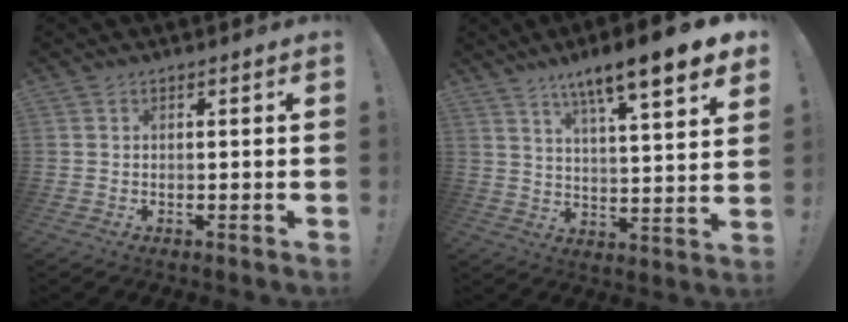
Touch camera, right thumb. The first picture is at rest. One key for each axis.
{"total": 12.9, "fx": 9.0, "fy": 1.0, "fz": 9.2, "tx": -0.149, "ty": -0.059, "tz": 0.139}